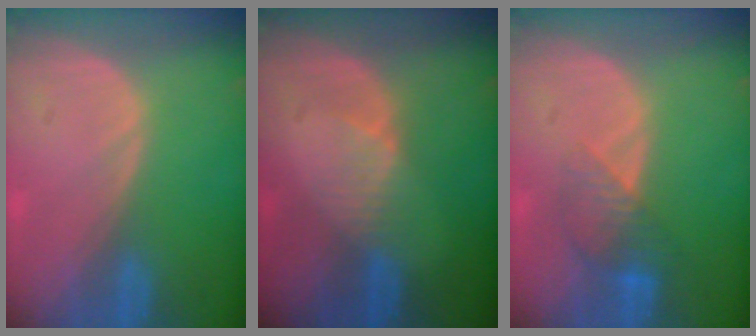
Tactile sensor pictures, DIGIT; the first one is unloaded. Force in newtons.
{"total": 2.7, "press": 2.7, "slide": 0.3}
{"total": 4.2, "press": 4.1, "slide": 0.8}